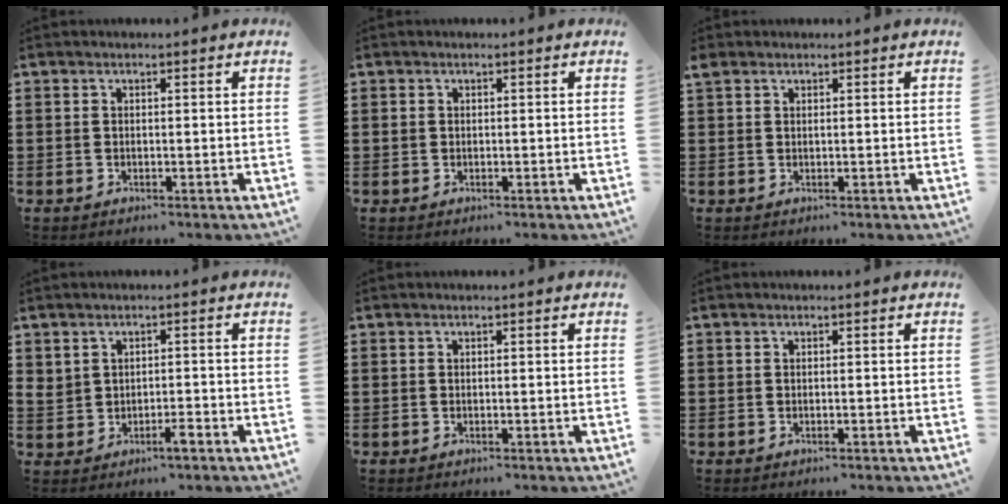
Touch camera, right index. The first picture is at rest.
{"total": 0.6, "force": [0.1, 0.6, 0.2], "torque": [-0.006, 0.004, 0.001]}
{"total": 0.8, "force": [0.6, 0.5, 0.3], "torque": [-0.009, 0.001, 0.011]}
{"total": 2.6, "force": [-0.6, 1.6, 1.9], "torque": [-0.040, 0.005, -0.013]}
{"total": 0.0}
{"total": 0.0}